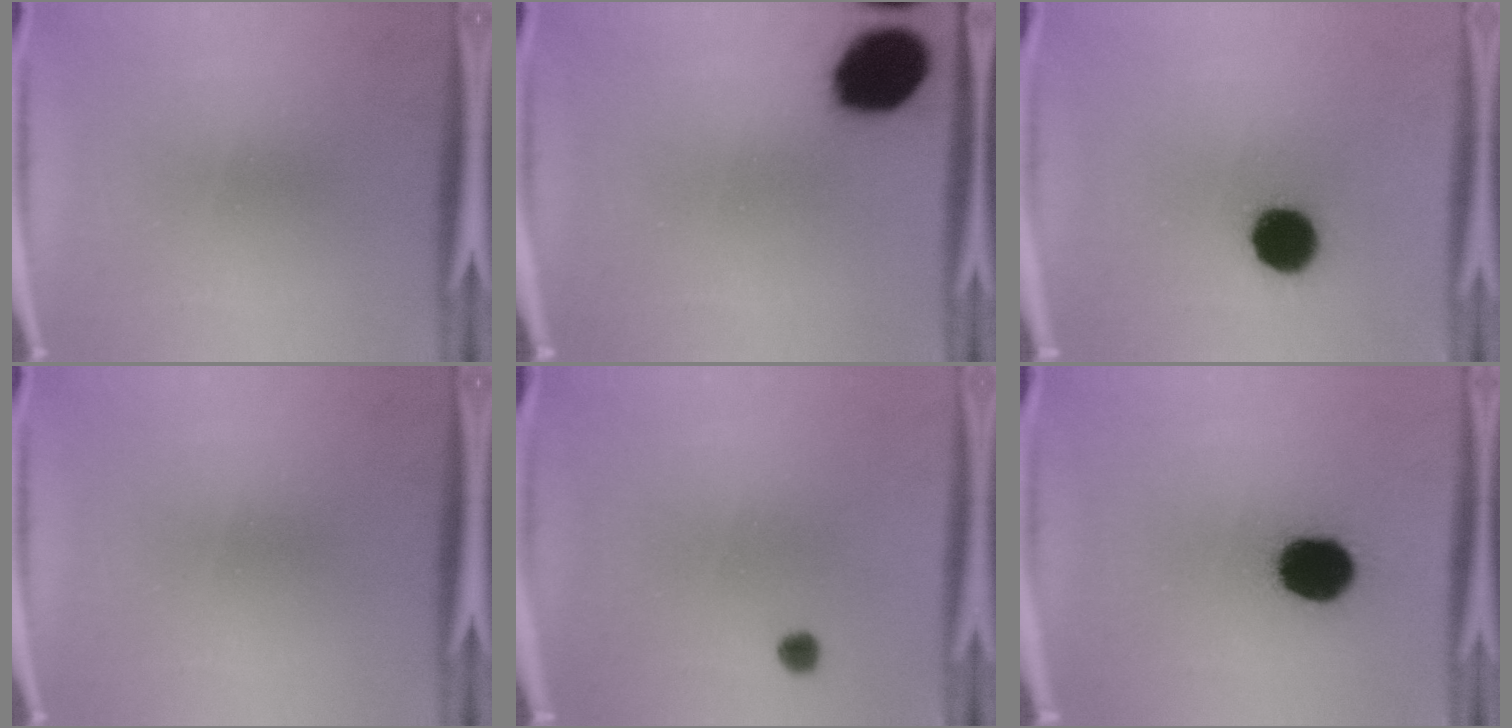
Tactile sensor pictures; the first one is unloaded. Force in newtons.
{"total": 15.5}
{"total": 11.8}
{"total": 0.0}
{"total": 1.8}
{"total": 14.4}